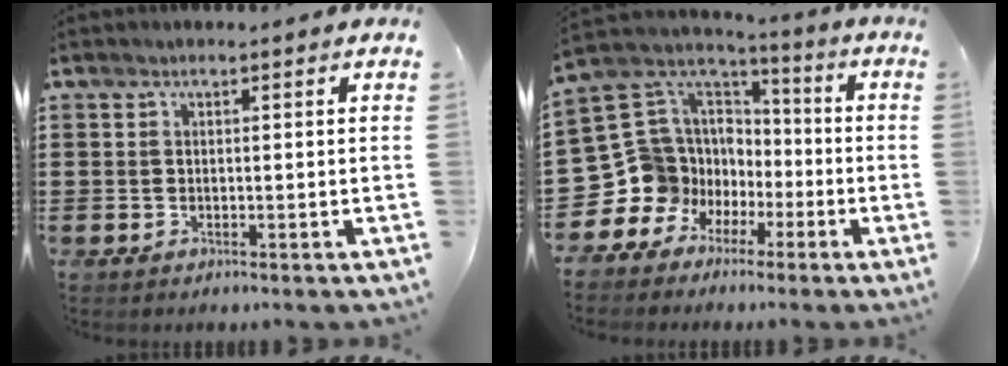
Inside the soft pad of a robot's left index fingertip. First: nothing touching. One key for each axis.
{"total": 11.3, "fx": -3.0, "fy": 10.8, "fz": 1.1, "tx": -0.089, "ty": -0.027, "tz": -0.035}